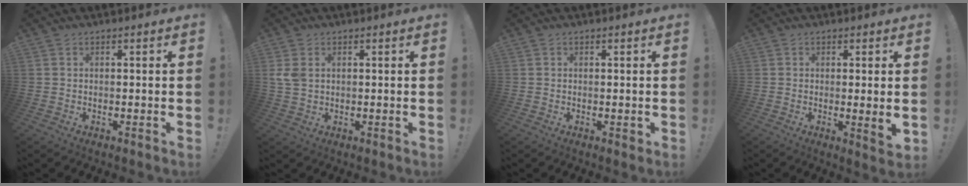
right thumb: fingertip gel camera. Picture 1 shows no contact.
{"total": 4.0, "force": [1.3, 2.8, 2.6], "torque": [-0.052, 0.000, 0.026]}
{"total": 1.1, "force": [0.1, 0.8, 0.7], "torque": [-0.011, 0.002, 0.003]}
{"total": 3.3, "force": [0.7, 0.0, 3.2], "torque": [-0.037, -0.015, 0.011]}